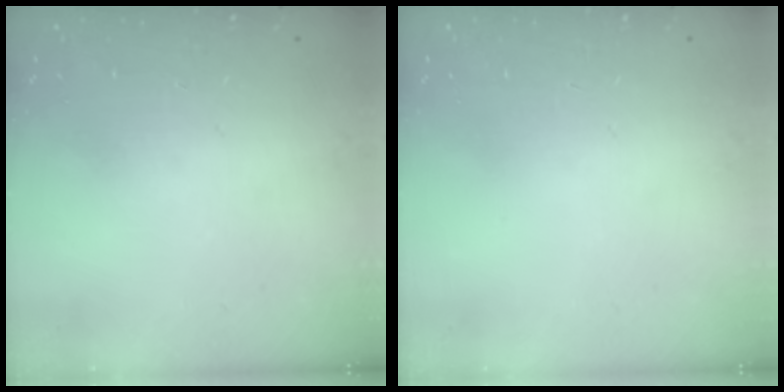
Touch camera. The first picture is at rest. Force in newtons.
{"total": 0.0}